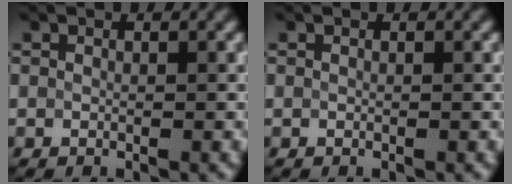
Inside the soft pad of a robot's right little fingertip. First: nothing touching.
{"total": 0.0}